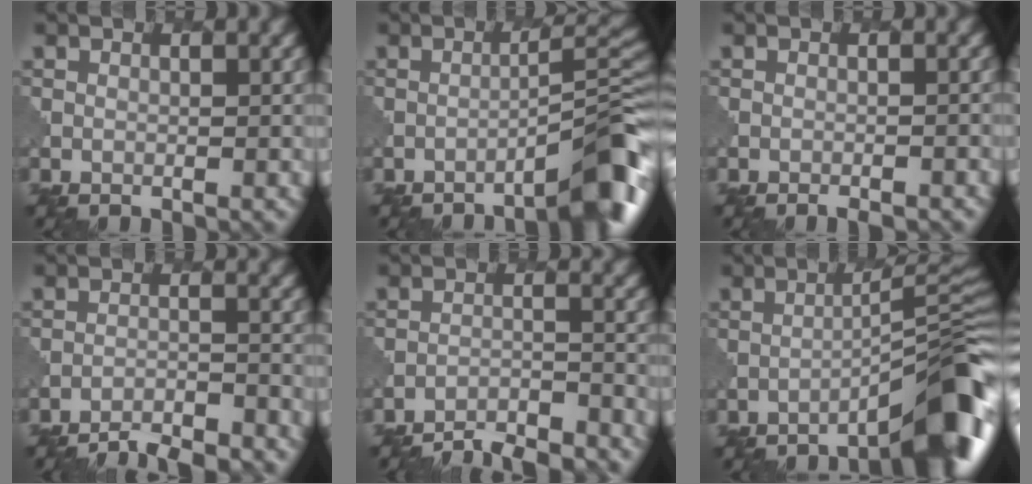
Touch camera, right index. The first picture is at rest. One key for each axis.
{"total": 6.7, "fx": -4.5, "fy": 0.8, "fz": 5.0, "tx": -0.055, "ty": 0.025, "tz": -0.068}
{"total": 1.7, "fx": -1.4, "fy": 0.4, "fz": 0.8, "tx": -0.002, "ty": 0.004, "tz": -0.020}
{"total": 5.4, "fx": -5.1, "fy": 0.9, "fz": 1.5, "tx": -0.026, "ty": -0.009, "tz": -0.077}
{"total": 6.2, "fx": -5.9, "fy": 1.0, "fz": 1.5, "tx": -0.019, "ty": -0.008, "tz": -0.090}
{"total": 9.4, "fx": -5.8, "fy": 1.4, "fz": 7.3, "tx": -0.087, "ty": 0.023, "tz": -0.085}